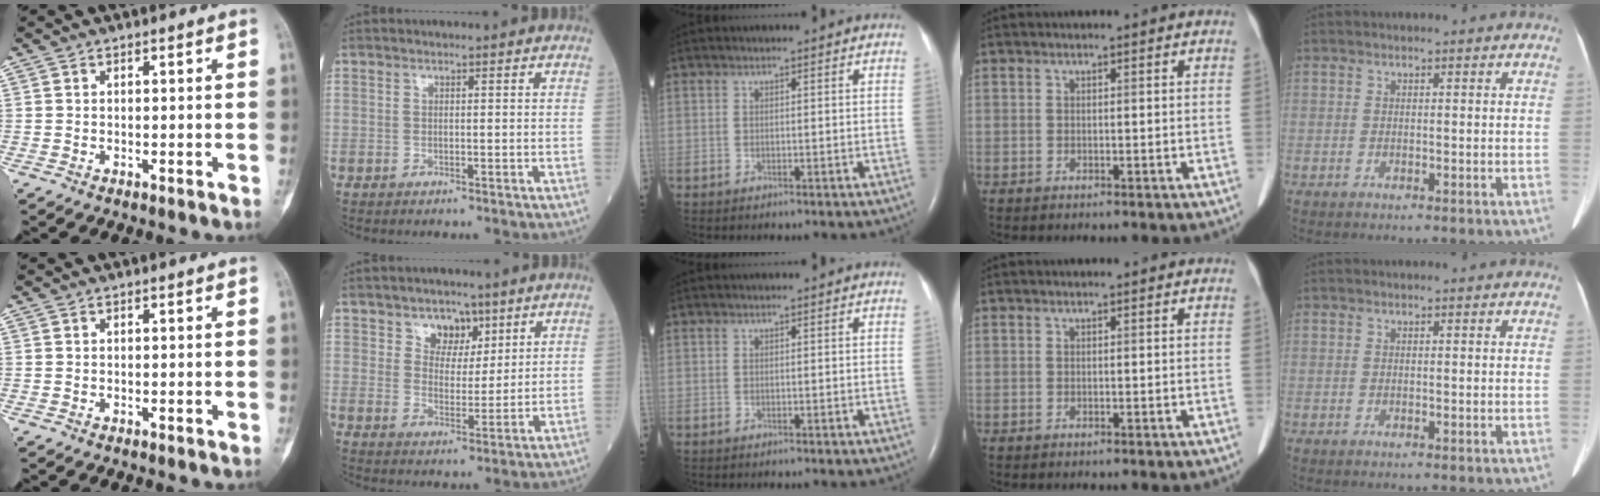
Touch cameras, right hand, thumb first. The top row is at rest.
{"index": {"total": 5.5, "force": [3.4, 3.7, 2.2], "torque": [-0.028, 0.001, 0.059]}}